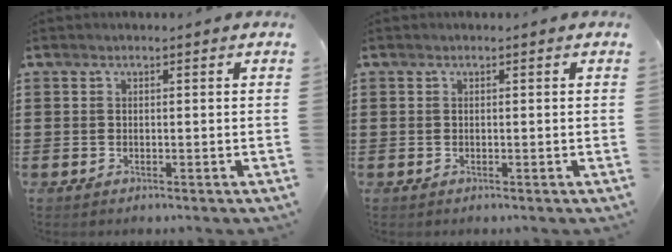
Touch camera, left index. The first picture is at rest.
{"total": 0.0}